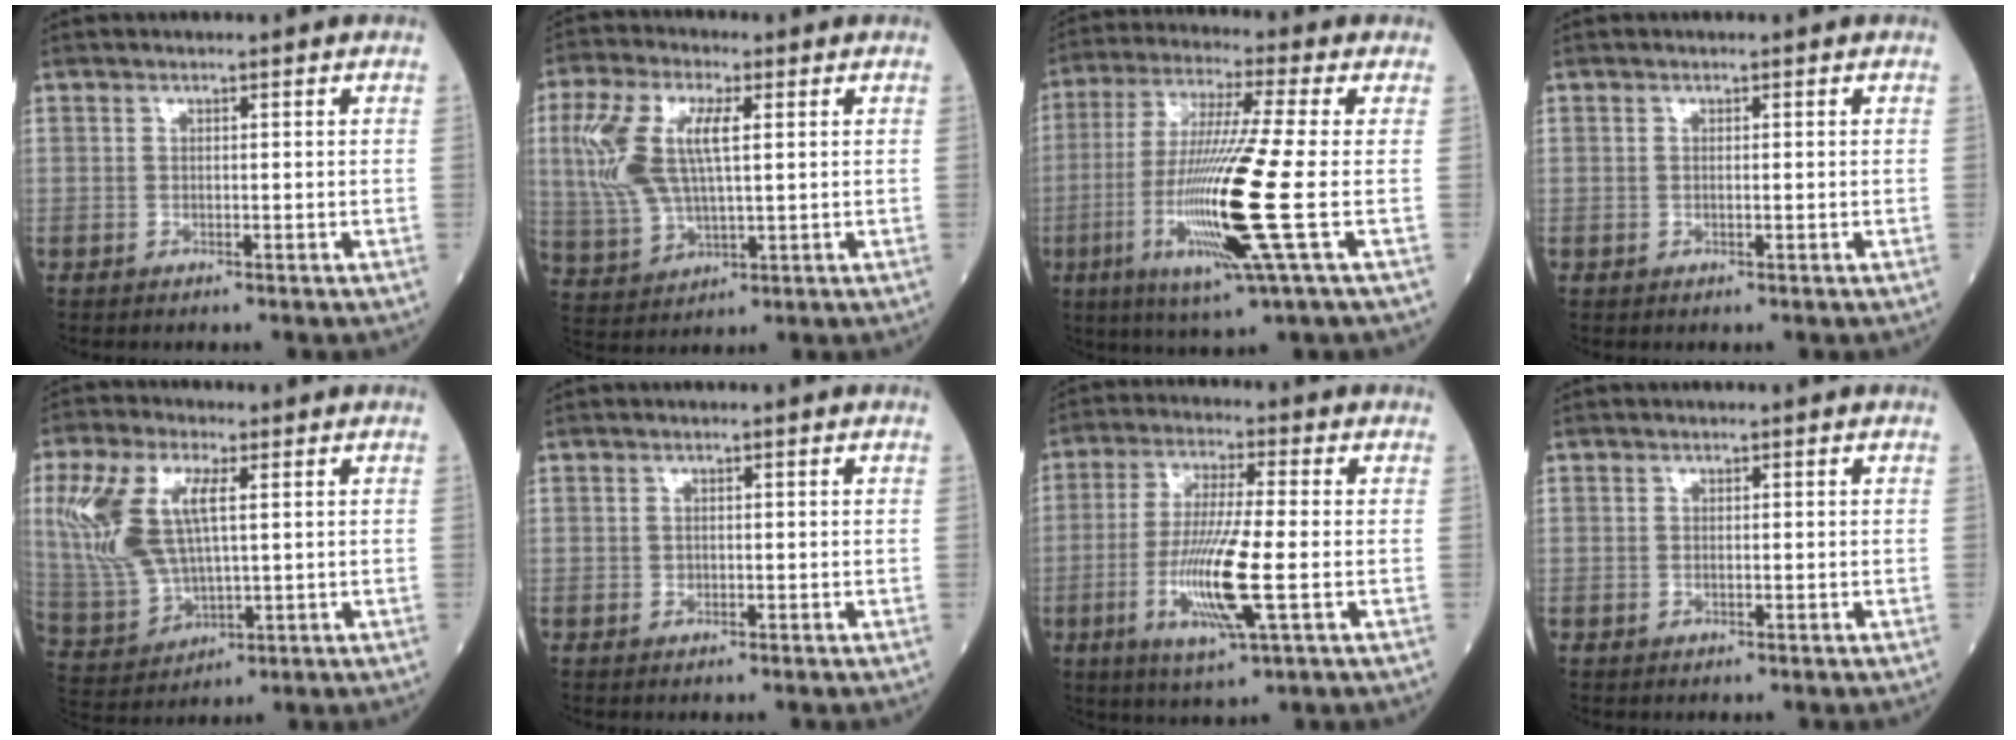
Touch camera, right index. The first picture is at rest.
{"total": 11.7, "force": [2.5, 4.5, 10.5], "torque": [-0.251, 0.018, 0.056]}
{"total": 15.9, "force": [-3.5, -1.0, 15.5], "torque": [-0.318, -0.020, -0.073]}
{"total": 0.0}
{"total": 13.1, "force": [3.0, 5.7, 11.4], "torque": [-0.274, 0.016, 0.071]}
{"total": 0.0}
{"total": 11.5, "force": [-2.8, 0.4, 11.2], "torque": [-0.228, -0.017, -0.055]}
{"total": 0.0}